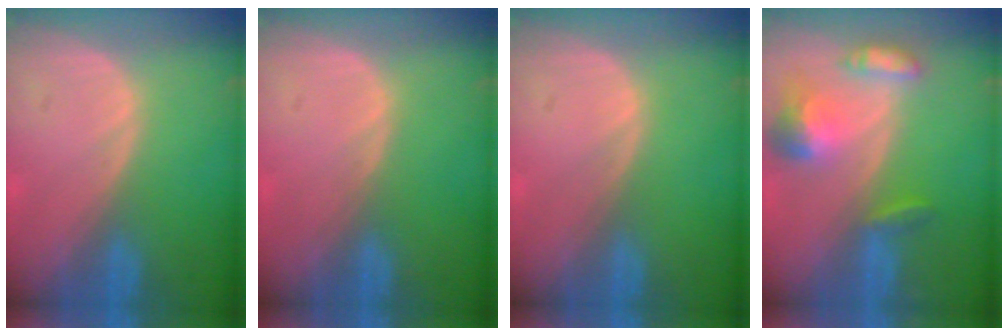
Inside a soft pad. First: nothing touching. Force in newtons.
{"total": 0.0}
{"total": 0.0}
{"total": 7.0, "press": 6.5, "slide": 2.6}